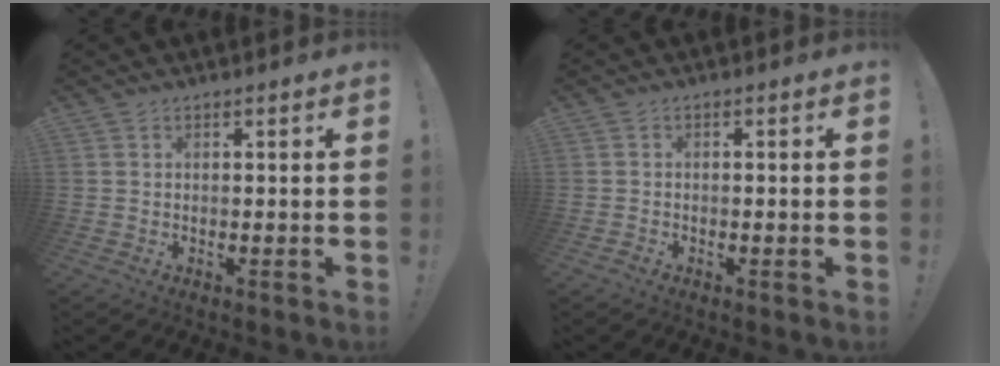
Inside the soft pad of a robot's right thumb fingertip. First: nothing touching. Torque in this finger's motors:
{"motor_torque": [0.23, -0.12, -0.05, -0.40, 0.14]}